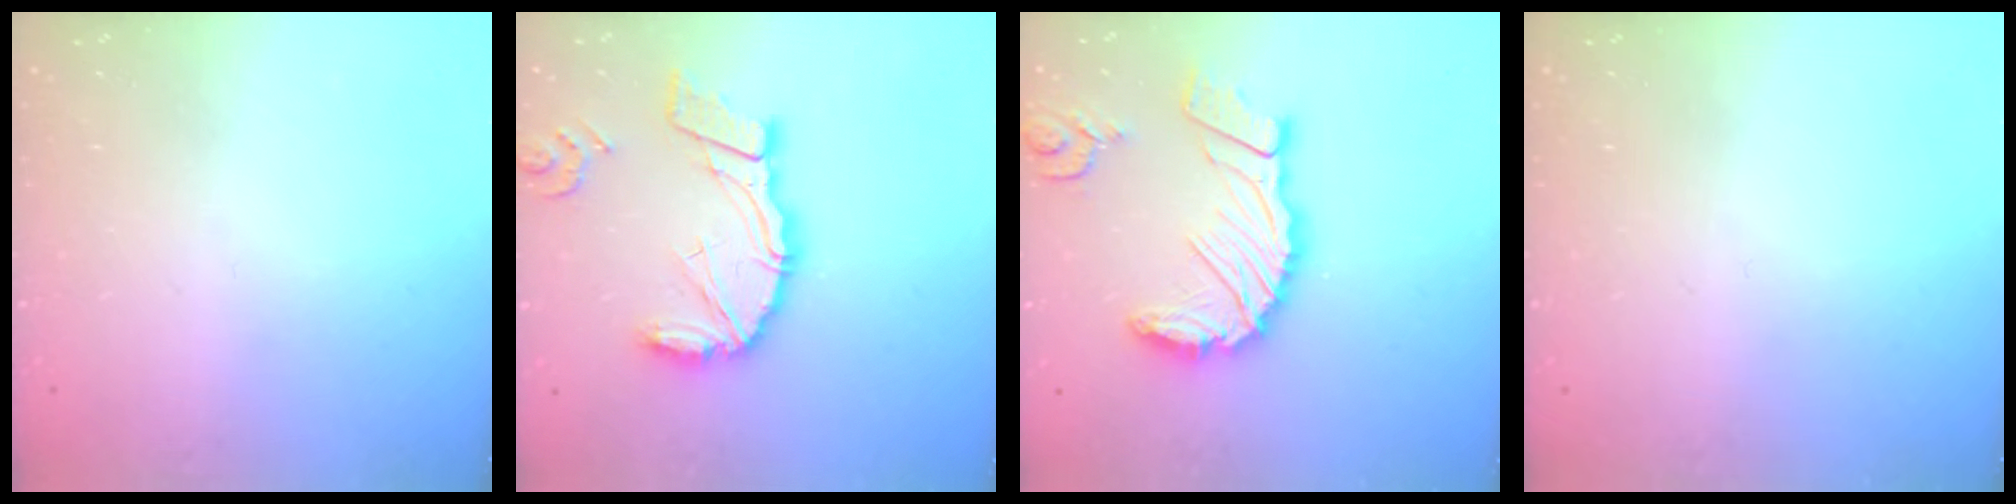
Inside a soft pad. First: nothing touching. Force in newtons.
{"total": 16.1, "press": 16.0, "slide": 2.2}
{"total": 18.1, "press": 17.9, "slide": 2.4}
{"total": 0.0}